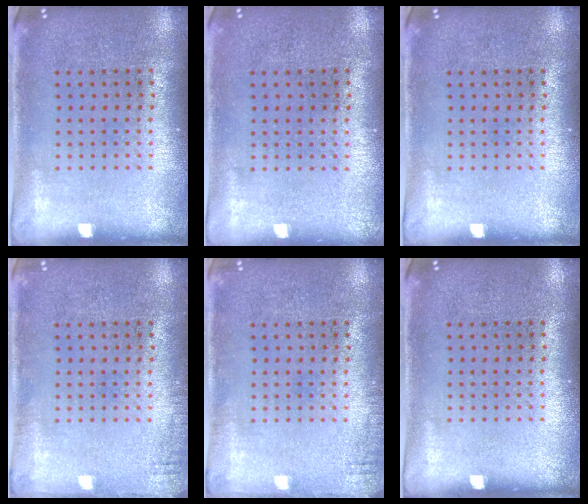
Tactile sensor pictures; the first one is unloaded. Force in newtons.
{"total": 0.0}
{"total": 0.0}
{"total": 1.3, "press": 1.3, "slide": 0.1}
{"total": 1.3, "press": 1.3, "slide": 0.1}
{"total": 0.0}